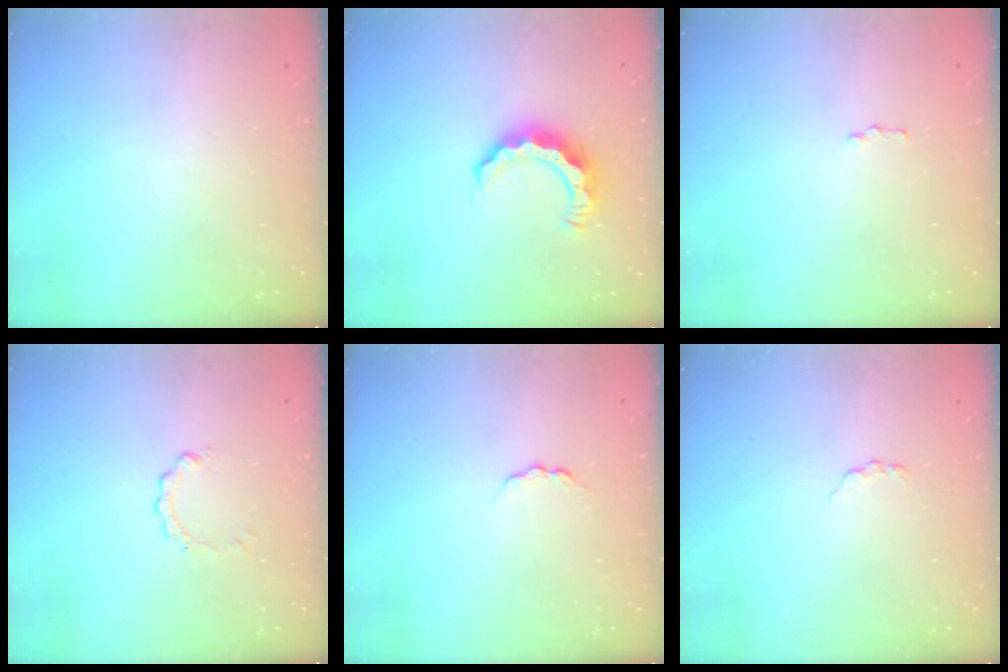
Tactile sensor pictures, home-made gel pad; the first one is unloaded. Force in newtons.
{"total": 8.6, "press": 8.6, "slide": 0.4}
{"total": 1.5, "press": 1.4, "slide": 0.3}
{"total": 0.0}
{"total": 4.6, "press": 4.6, "slide": 0.6}
{"total": 2.8, "press": 2.7, "slide": 0.4}